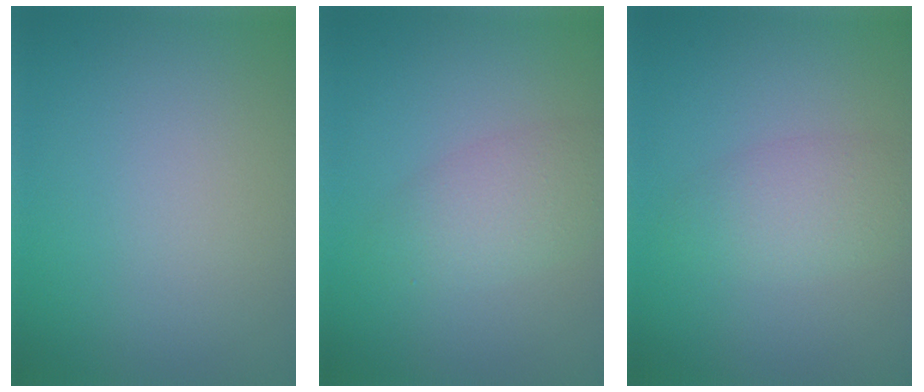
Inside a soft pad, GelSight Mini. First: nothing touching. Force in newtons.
{"total": 3.1, "press": 3.1, "slide": 0.0}
{"total": 2.8, "press": 2.8, "slide": 0.1}